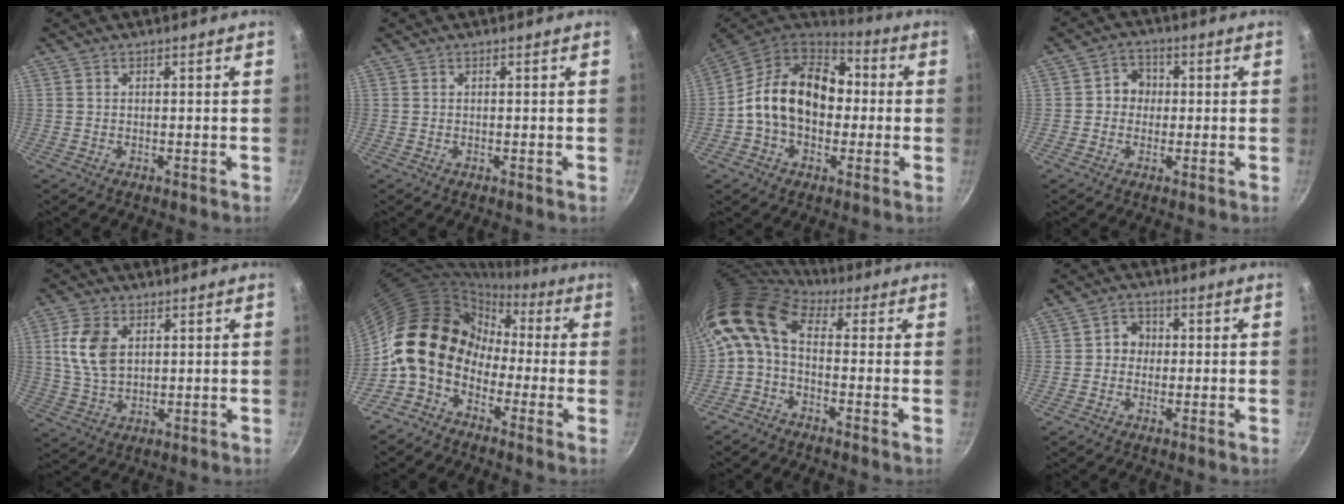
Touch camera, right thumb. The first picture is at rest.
{"total": 0.0}
{"total": 18.0, "force": [0.2, 13.2, 12.2], "torque": [-0.171, 0.041, -0.010]}
{"total": 4.8, "force": [0.0, 4.4, 1.9], "torque": [0.007, 0.010, -0.009]}
{"total": 9.1, "force": [2.4, 5.9, 6.5], "torque": [-0.118, -0.010, 0.047]}
{"total": 14.2, "force": [-3.0, 11.2, 8.2], "torque": [-0.101, 0.053, -0.082]}
{"total": 9.6, "force": [0.7, 5.6, 7.7], "torque": [-0.151, 0.027, -0.007]}
{"total": 4.1, "force": [0.0, 3.7, 1.7], "torque": [0.003, 0.009, -0.008]}